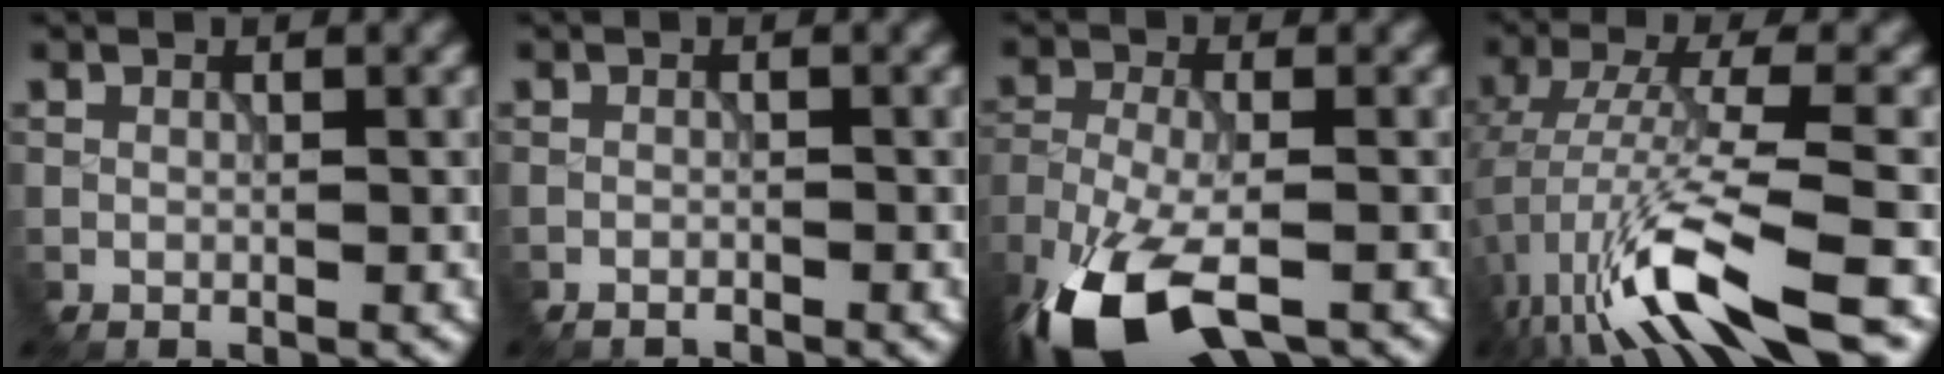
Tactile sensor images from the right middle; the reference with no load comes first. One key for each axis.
{"total": 1.0, "fx": -1.0, "fy": 0.0, "fz": 0.0, "tx": 0.001, "ty": -0.005, "tz": -0.017}
{"total": 13.7, "fx": -9.1, "fy": 5.7, "fz": 8.5, "tx": -0.188, "ty": -0.057, "tz": -0.147}
{"total": 9.2, "fx": -4.2, "fy": 1.5, "fz": 8.0, "tx": -0.146, "ty": 0.003, "tz": -0.080}